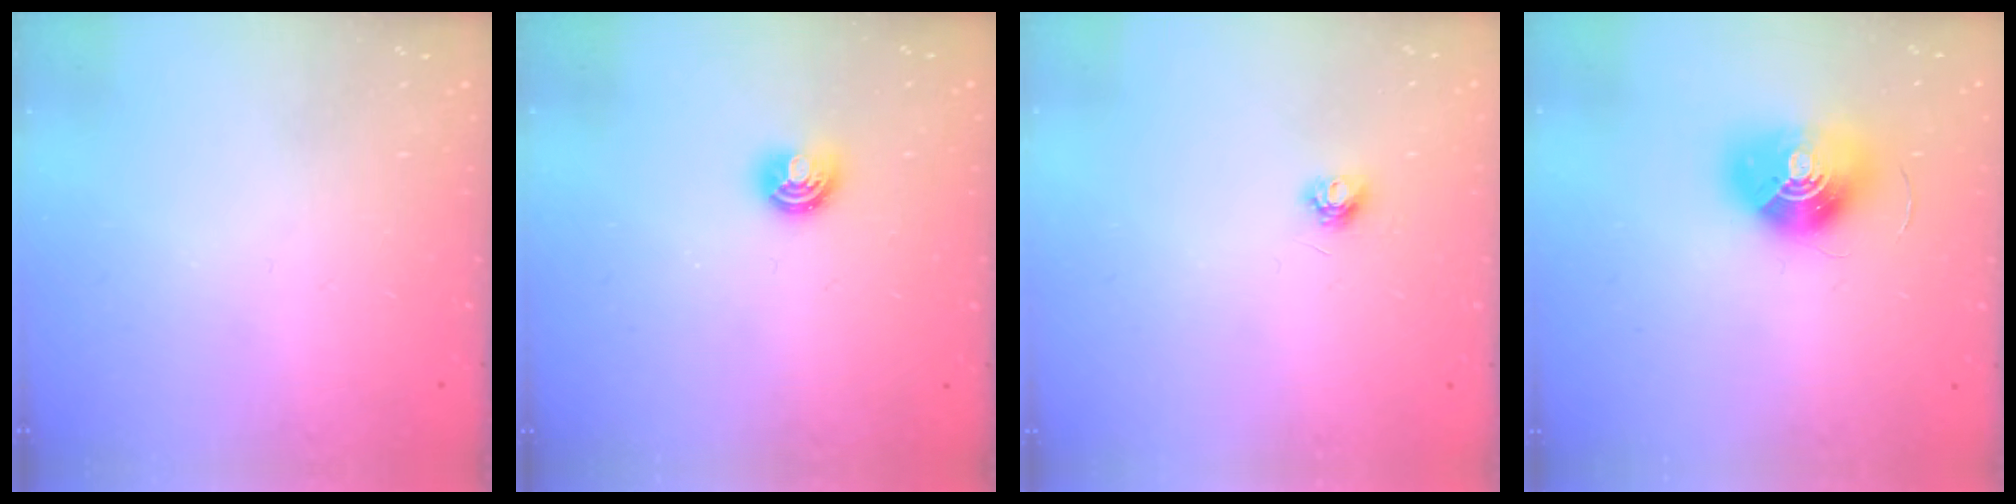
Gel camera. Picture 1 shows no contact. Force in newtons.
{"total": 5.7, "press": 5.7, "slide": 0.7}
{"total": 4.4, "press": 4.4, "slide": 0.6}
{"total": 12.2, "press": 12.2, "slide": 0.5}